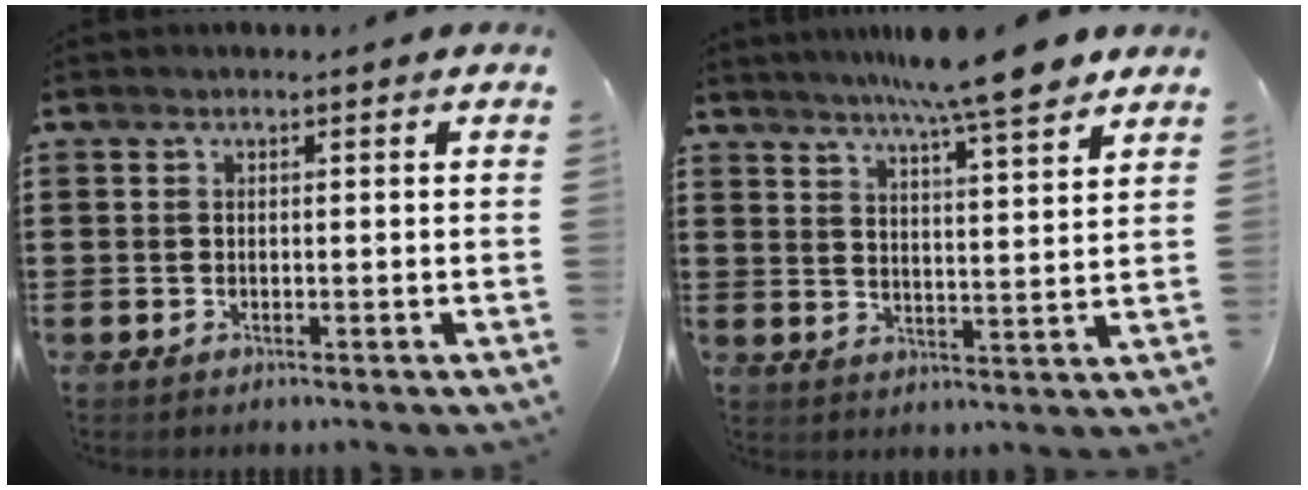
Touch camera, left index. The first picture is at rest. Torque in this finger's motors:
{"motor_torque": [1.07, -1.07, 0.58, 0.14]}